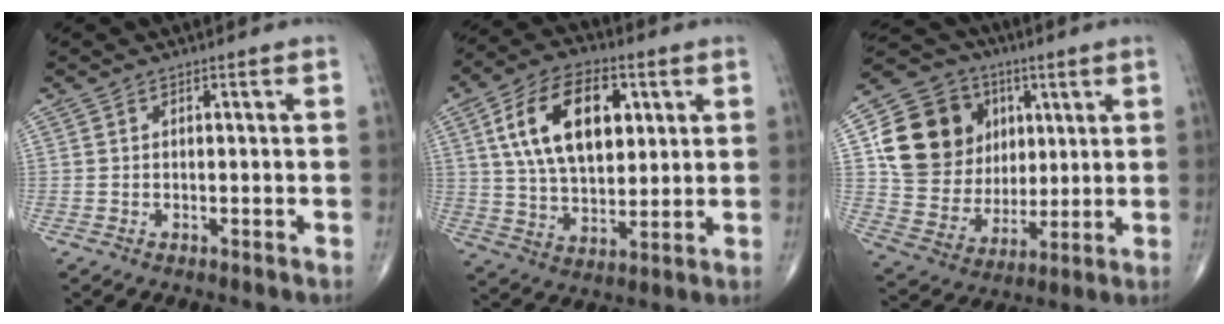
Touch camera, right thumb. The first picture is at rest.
{"total": 17.9, "force": [5.4, 10.1, 13.7], "torque": [-0.216, -0.006, 0.098]}
{"total": 19.5, "force": [5.1, 16.6, 8.9], "torque": [-0.124, 0.010, 0.108]}